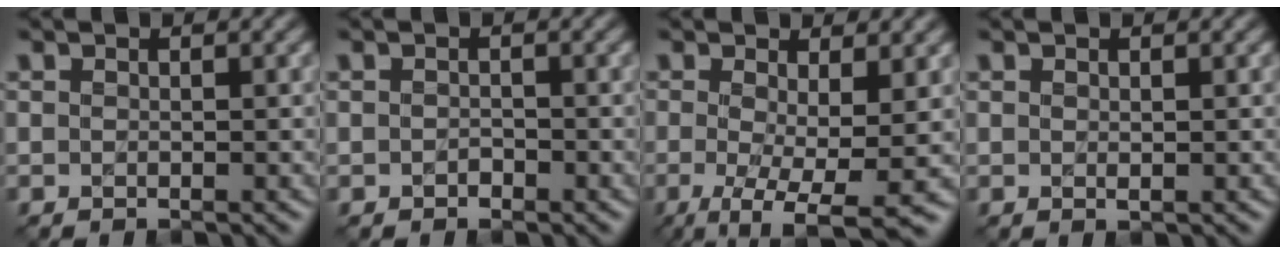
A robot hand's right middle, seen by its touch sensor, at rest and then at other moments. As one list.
[{"total": 0.5, "force": [0.1, 0.5, 0.2], "torque": [-0.005, 0.001, -0.001]}, {"total": 6.4, "force": [-1.3, 1.5, 6.1], "torque": [-0.103, -0.015, -0.019]}, {"total": 0.7, "force": [0.6, 0.1, 0.2], "torque": [-0.008, 0.002, 0.009]}]